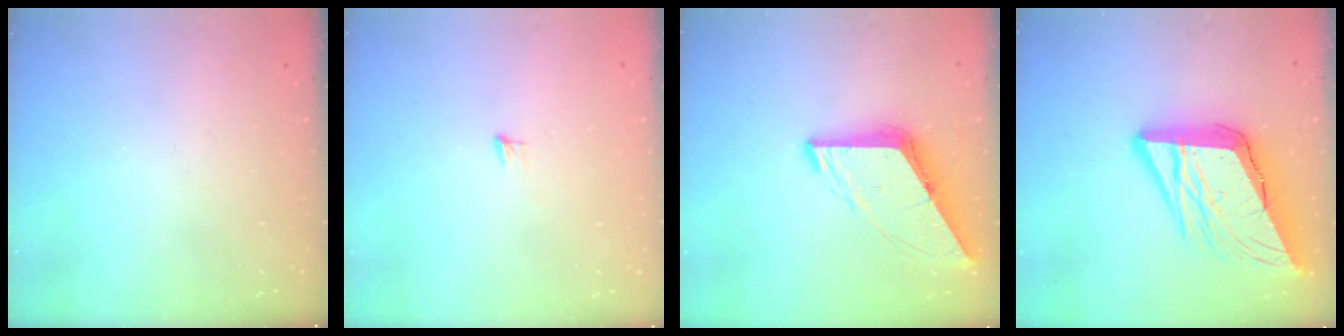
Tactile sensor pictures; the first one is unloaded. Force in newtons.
{"total": 3.9, "press": 3.8, "slide": 0.9}
{"total": 9.5, "press": 9.5, "slide": 1.1}
{"total": 18.2, "press": 18.0, "slide": 2.6}